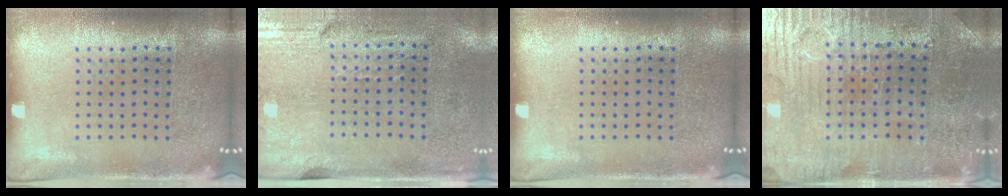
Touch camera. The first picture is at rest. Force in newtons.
{"total": 3.0, "press": 2.5, "slide": 1.6}
{"total": 0.0}
{"total": 1.7, "press": 1.7, "slide": 0.5}